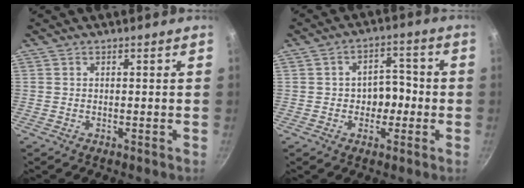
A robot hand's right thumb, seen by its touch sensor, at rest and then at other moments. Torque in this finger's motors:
{"motor_torque": [0.26, -0.15, -0.20, -0.17, -0.02]}